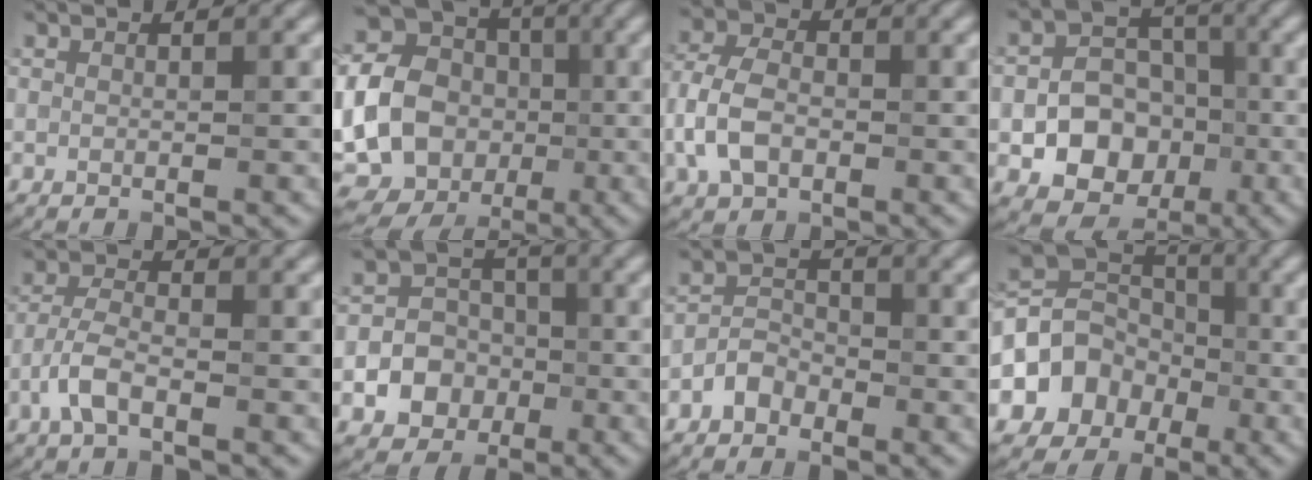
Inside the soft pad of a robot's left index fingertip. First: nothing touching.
{"total": 23.9, "force": [-1.3, 22.0, 9.4], "torque": [-0.207, 0.018, -0.084]}
{"total": 4.8, "force": [-1.6, 3.1, 3.3], "torque": [-0.078, 0.010, -0.034]}
{"total": 8.7, "force": [-2.3, 7.5, 3.8], "torque": [-0.044, 0.001, -0.062]}
{"total": 2.8, "force": [-1.6, 0.7, 2.2], "torque": [-0.053, 0.009, -0.038]}
{"total": 6.8, "force": [-2.0, 6.2, 2.1], "torque": [-0.020, 0.009, -0.053]}
{"total": 2.0, "force": [-1.4, 1.2, 0.7], "torque": [-0.010, 0.016, -0.028]}
{"total": 7.2, "force": [-2.0, 6.1, 3.3], "torque": [-0.043, 0.009, -0.057]}